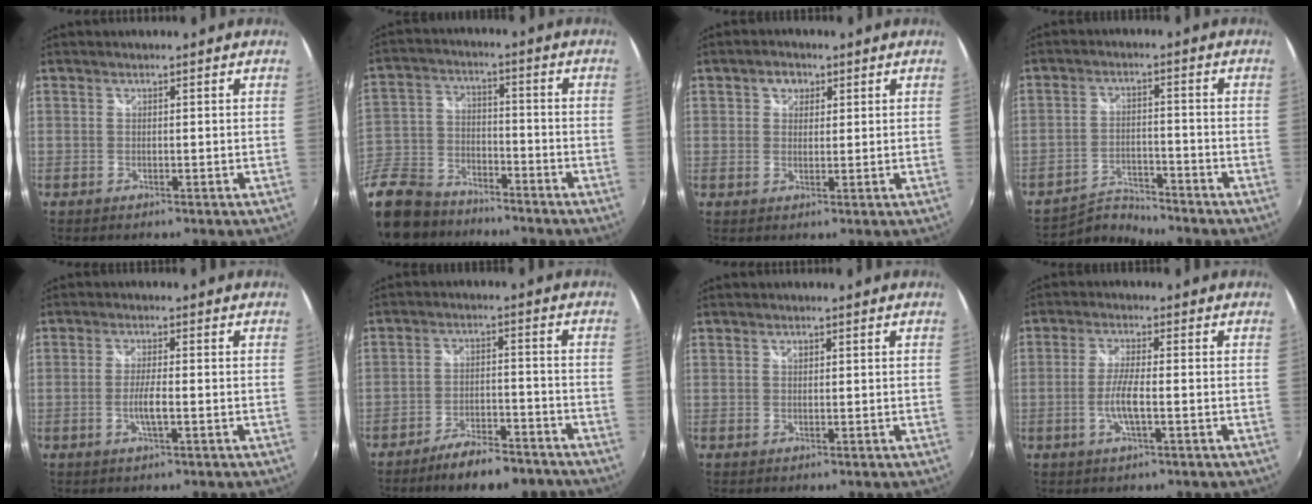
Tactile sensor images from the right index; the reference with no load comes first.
{"total": 18.4, "force": [-13.8, 9.5, 7.7], "torque": [-0.208, -0.007, -0.245]}
{"total": 2.8, "force": [1.1, 2.4, 1.1], "torque": [-0.011, 0.011, 0.017]}
{"total": 5.8, "force": [-5.7, 0.4, -0.5], "torque": [-0.003, 0.014, -0.103]}
{"total": 3.3, "force": [-1.1, 0.2, 3.1], "torque": [-0.060, -0.003, -0.021]}
{"total": 10.0, "force": [-8.5, 2.8, 4.5], "torque": [-0.091, 0.009, -0.126]}
{"total": 0.6, "force": [0.2, 0.4, 0.4], "torque": [-0.006, 0.004, 0.005]}
{"total": 4.9, "force": [-1.5, 0.6, 4.7], "torque": [-0.096, -0.002, -0.029]}